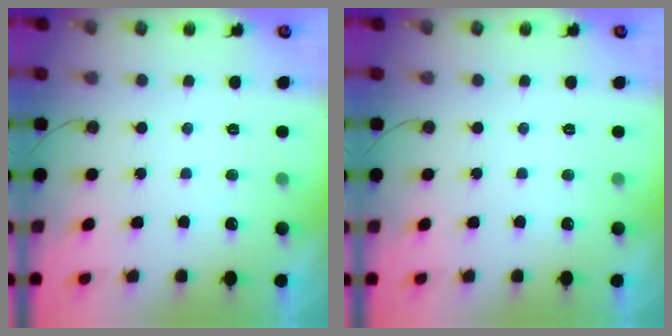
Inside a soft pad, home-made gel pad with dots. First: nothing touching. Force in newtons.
{"total": 0.0}